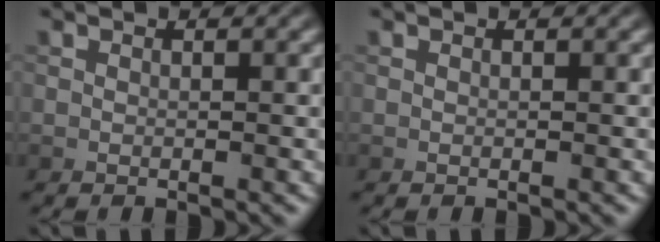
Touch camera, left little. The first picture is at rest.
{"total": 0.0}